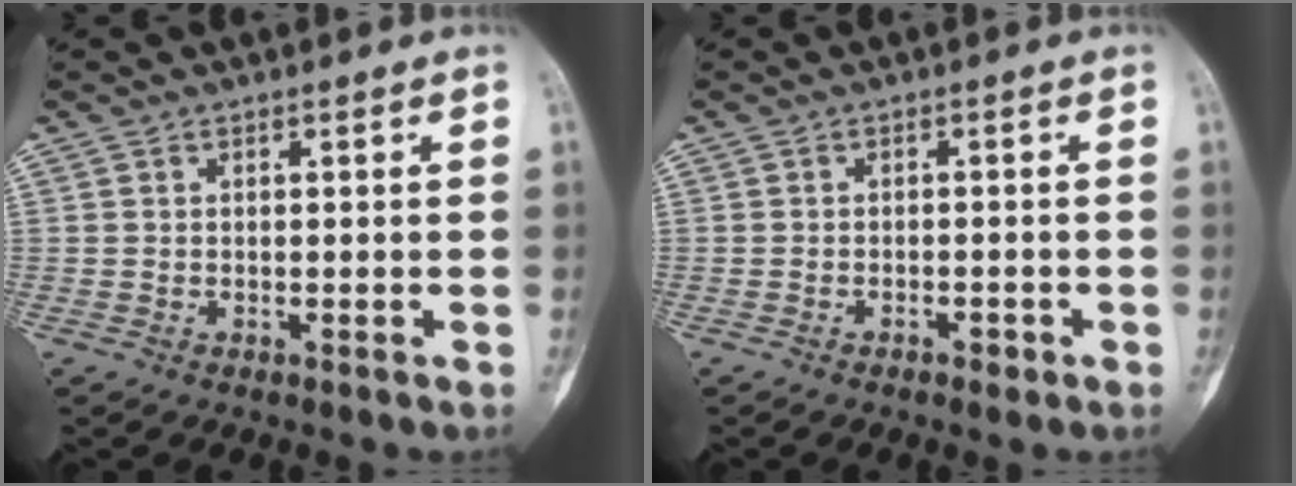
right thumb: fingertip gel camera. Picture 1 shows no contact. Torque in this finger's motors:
{"motor_torque": [-0.04, 0.02, 0.13, 0.32, -0.03]}